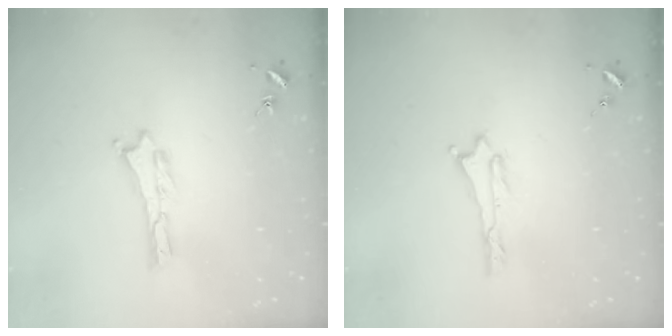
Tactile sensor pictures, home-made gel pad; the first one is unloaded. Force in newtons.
{"total": 0.0}